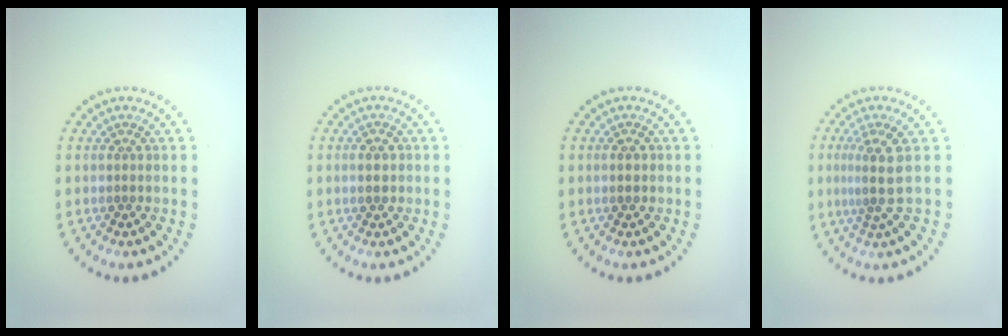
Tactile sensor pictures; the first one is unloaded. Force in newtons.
{"total": 1.9, "press": 1.9, "slide": 0.1}
{"total": 1.2, "press": 1.2, "slide": 0.2}
{"total": 2.9, "press": 2.1, "slide": 2.0}